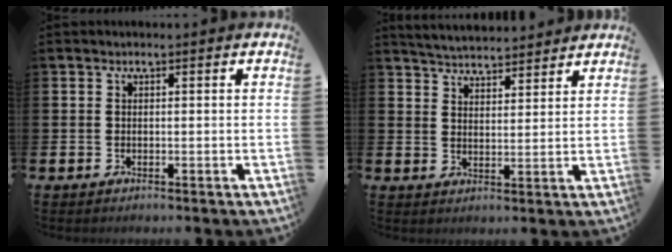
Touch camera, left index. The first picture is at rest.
{"total": 4.6, "force": [4.6, 0.4, 0.0], "torque": [-0.009, -0.030, 0.082]}